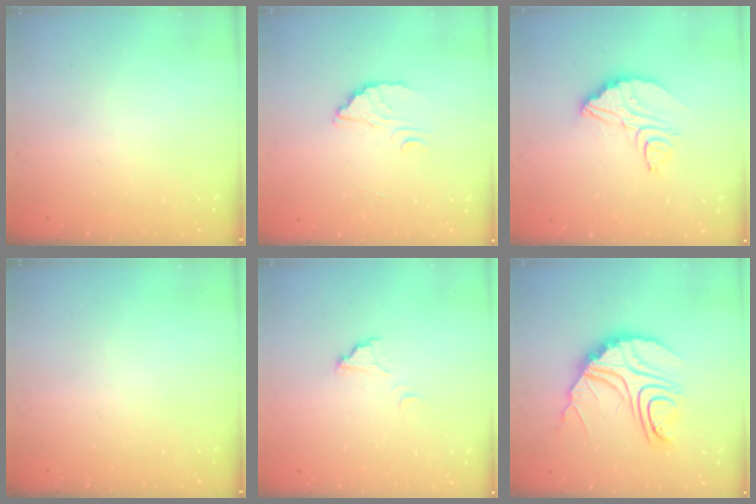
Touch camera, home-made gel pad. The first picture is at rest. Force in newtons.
{"total": 2.6, "press": 2.6, "slide": 0.1}
{"total": 10.5, "press": 10.4, "slide": 0.9}
{"total": 0.0}
{"total": 5.0, "press": 5.0, "slide": 0.4}
{"total": 16.0, "press": 16.0, "slide": 1.3}